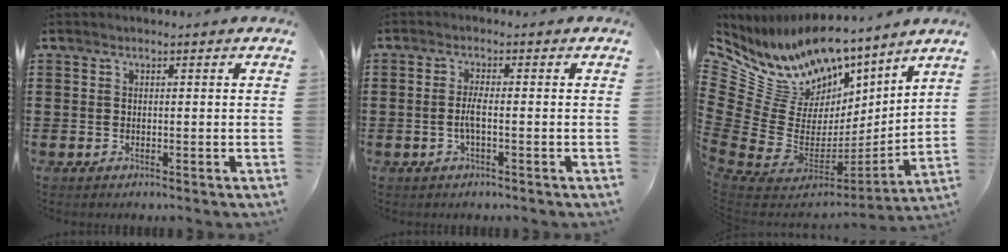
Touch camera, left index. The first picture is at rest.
{"total": 2.5, "force": [-0.7, 0.3, 2.4], "torque": [-0.061, -0.004, -0.019]}
{"total": 11.6, "force": [9.2, 6.3, 3.2], "torque": [-0.109, -0.109, 0.165]}